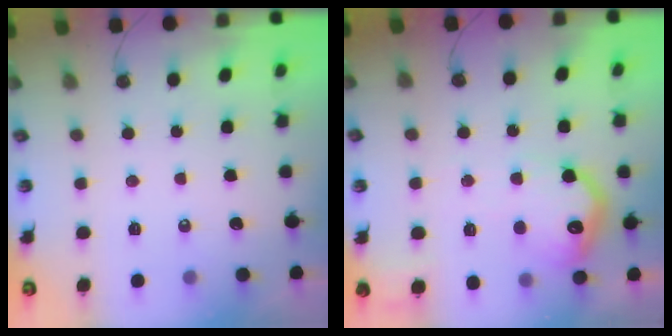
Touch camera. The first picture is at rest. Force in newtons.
{"total": 16.8, "press": 16.8, "slide": 1.1}